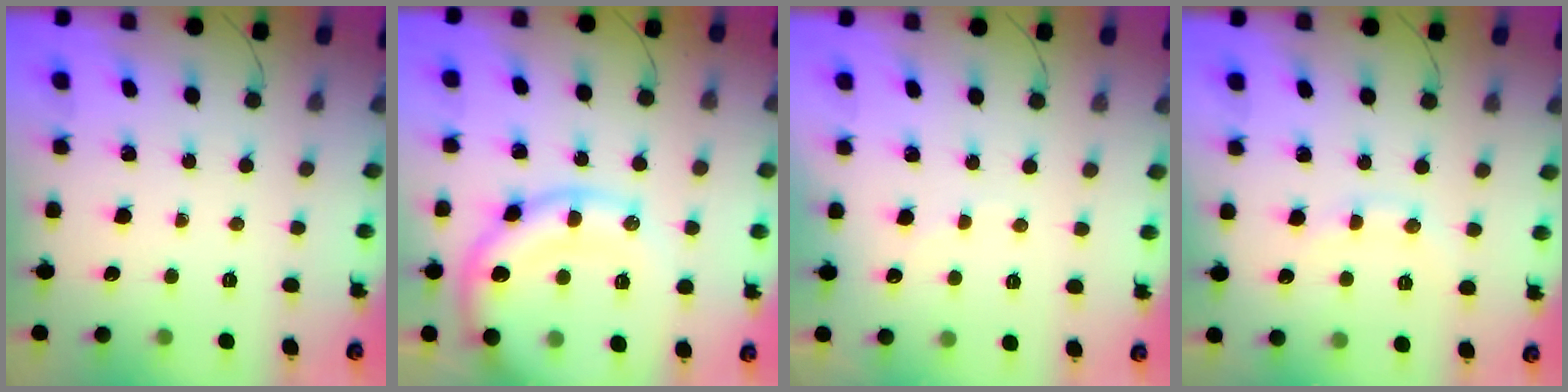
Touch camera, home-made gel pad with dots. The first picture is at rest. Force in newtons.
{"total": 18.5, "press": 18.4, "slide": 1.5}
{"total": 5.1, "press": 5.1, "slide": 0.8}
{"total": 8.6, "press": 8.6, "slide": 1.0}